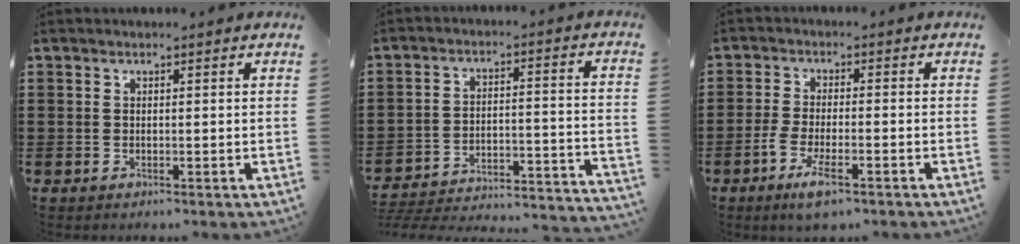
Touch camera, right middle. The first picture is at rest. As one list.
[{"total": 3.2, "force": [-2.9, 0.5, 1.2], "torque": [-0.038, -0.018, -0.071]}, {"total": 5.6, "force": [-3.1, 1.6, 4.4], "torque": [-0.097, -0.004, -0.061]}]